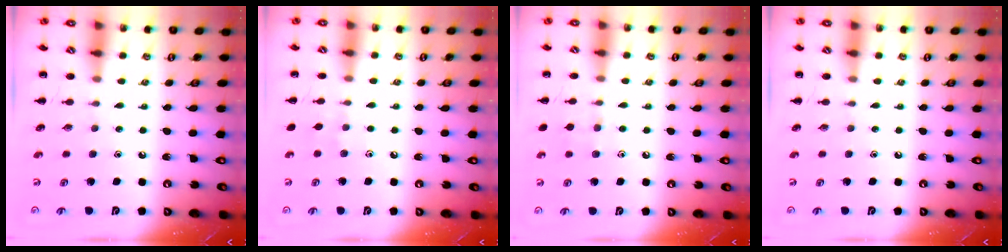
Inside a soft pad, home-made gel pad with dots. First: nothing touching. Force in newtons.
{"total": 4.0, "press": 3.7, "slide": 1.4}
{"total": 6.0, "press": 5.6, "slide": 2.0}
{"total": 0.0}